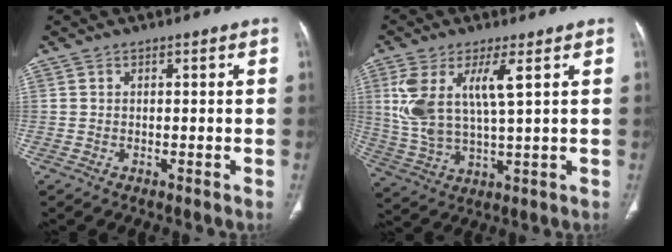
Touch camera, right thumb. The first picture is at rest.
{"total": 11.7, "force": [3.7, 3.8, 10.4], "torque": [-0.234, -0.016, 0.080]}